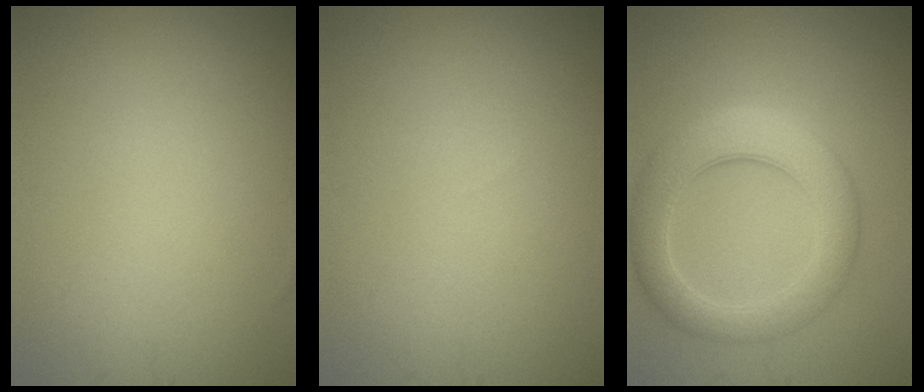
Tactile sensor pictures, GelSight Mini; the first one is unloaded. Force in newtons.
{"total": 0.0}
{"total": 6.1, "press": 6.1, "slide": 0.1}